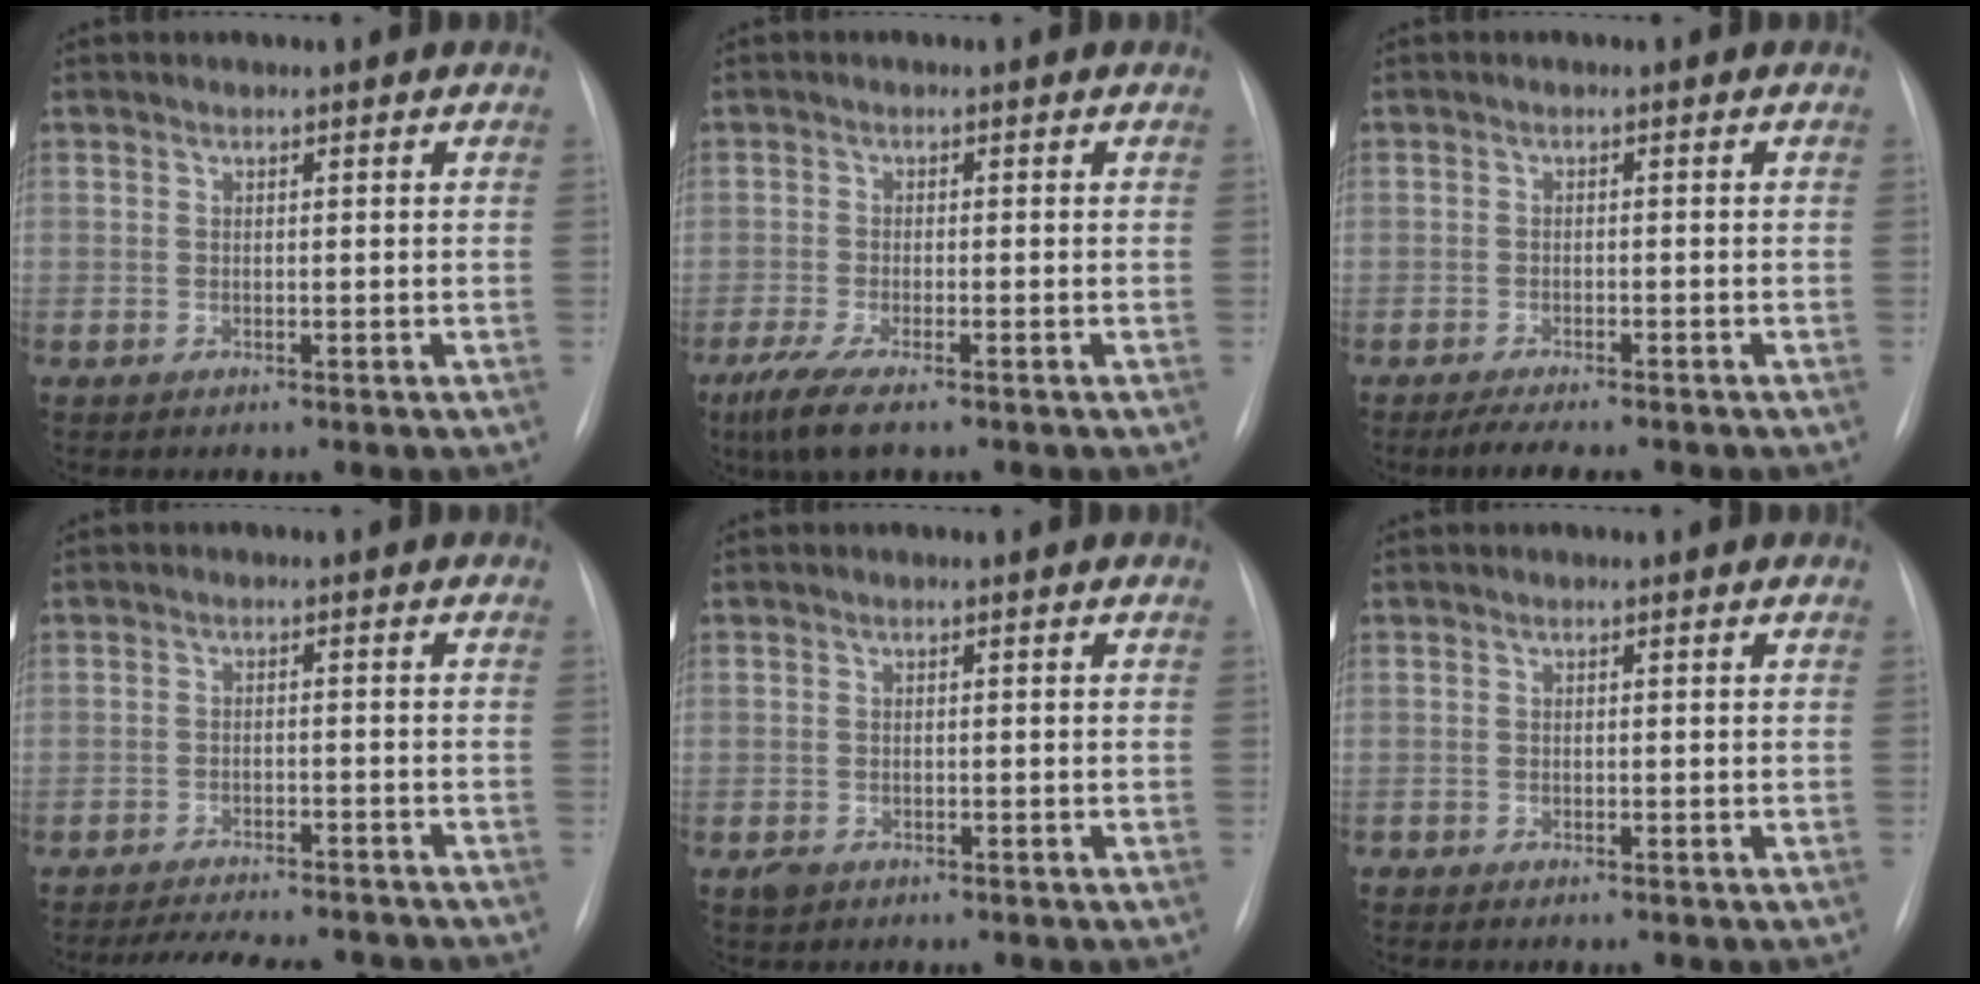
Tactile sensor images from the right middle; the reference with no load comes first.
{"total": 5.5, "force": [-3.7, 0.8, 4.0], "torque": [-0.088, -0.019, -0.062]}
{"total": 5.2, "force": [-4.3, 1.1, 2.7], "torque": [-0.043, -0.012, -0.061]}
{"total": 12.4, "force": [-11.3, 2.6, 4.5], "torque": [-0.071, 0.000, -0.146]}
{"total": 1.4, "force": [-0.9, 1.0, 0.5], "torque": [-0.012, 0.001, -0.012]}
{"total": 0.0}